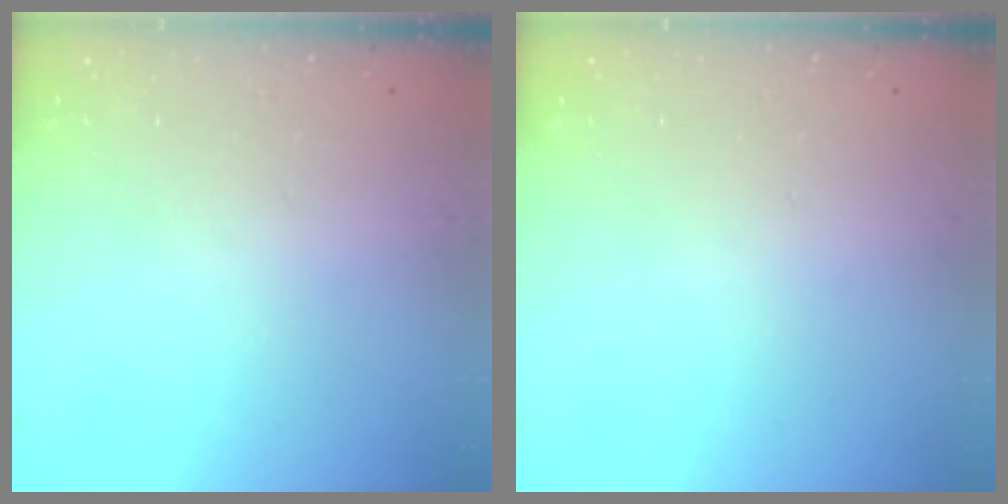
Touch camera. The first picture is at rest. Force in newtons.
{"total": 0.0}